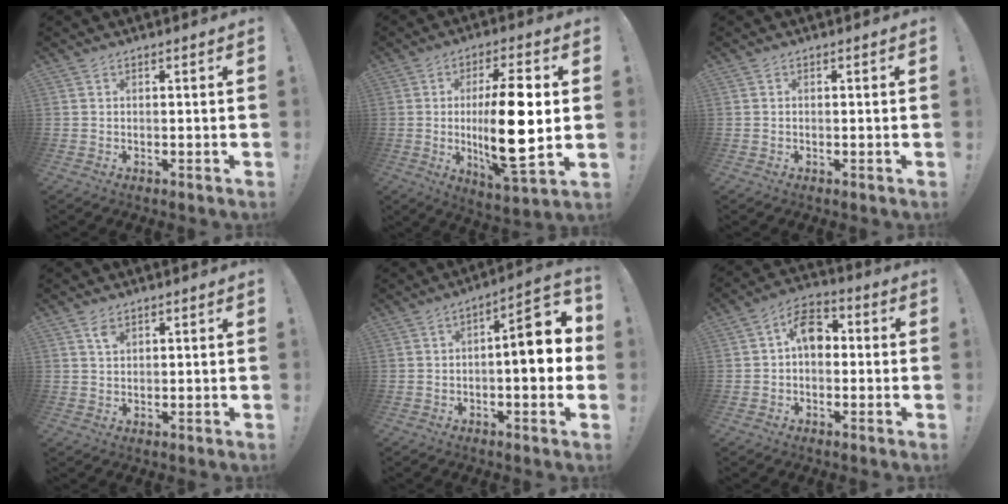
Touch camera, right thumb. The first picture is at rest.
{"total": 18.0, "force": [0.2, 4.7, 17.3], "torque": [-0.306, -0.011, -0.007]}
{"total": 0.0}
{"total": 2.9, "force": [1.7, 1.5, 1.8], "torque": [-0.032, -0.003, 0.030]}
{"total": 11.2, "force": [-0.2, 4.1, 10.4], "torque": [-0.130, 0.001, -0.009]}
{"total": 8.8, "force": [0.9, 6.0, 6.5], "torque": [-0.097, 0.016, 0.019]}